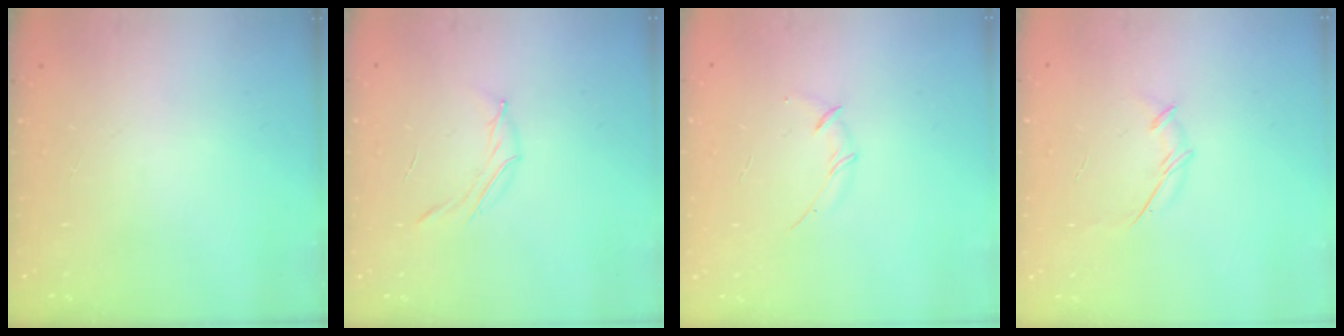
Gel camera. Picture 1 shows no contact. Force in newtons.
{"total": 4.2, "press": 4.0, "slide": 1.2}
{"total": 3.0, "press": 2.9, "slide": 0.8}
{"total": 3.8, "press": 3.7, "slide": 0.7}